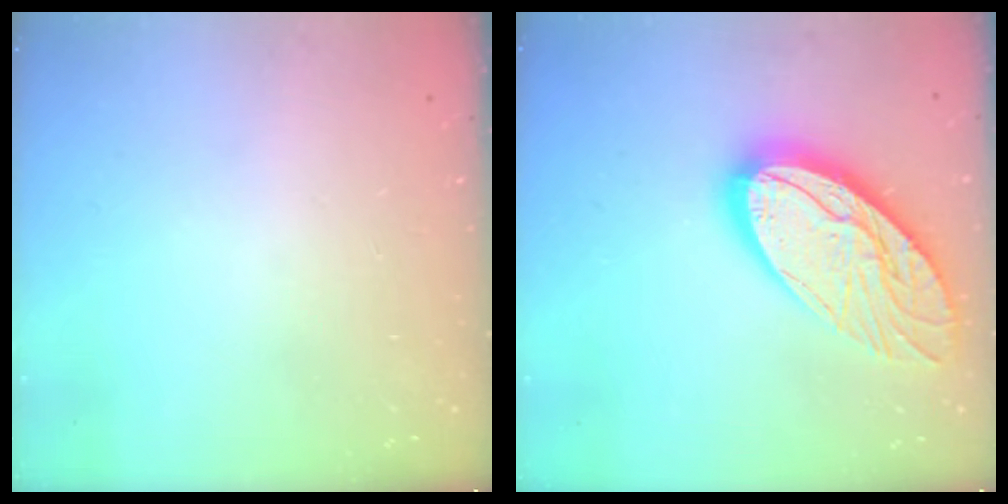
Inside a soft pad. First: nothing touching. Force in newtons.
{"total": 22.4, "press": 22.3, "slide": 2.1}